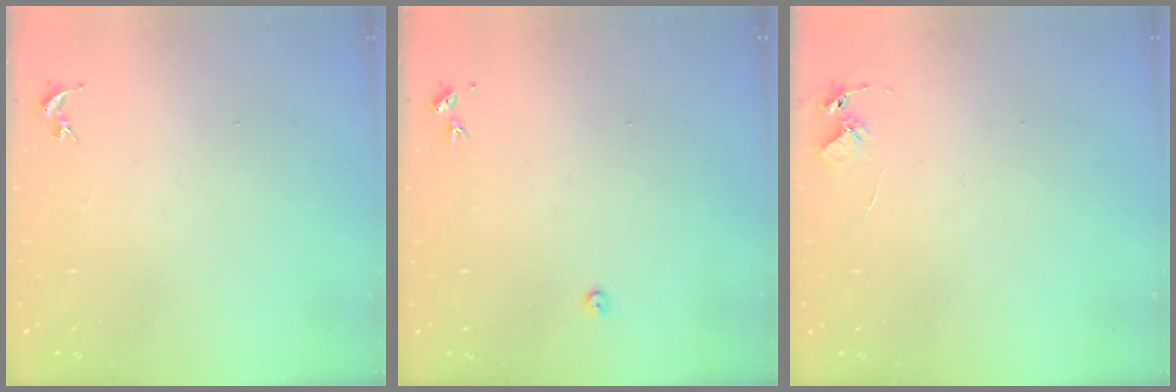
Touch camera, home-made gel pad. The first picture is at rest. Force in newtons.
{"total": 2.4, "press": 2.4, "slide": 0.3}
{"total": 4.9, "press": 4.9, "slide": 0.3}